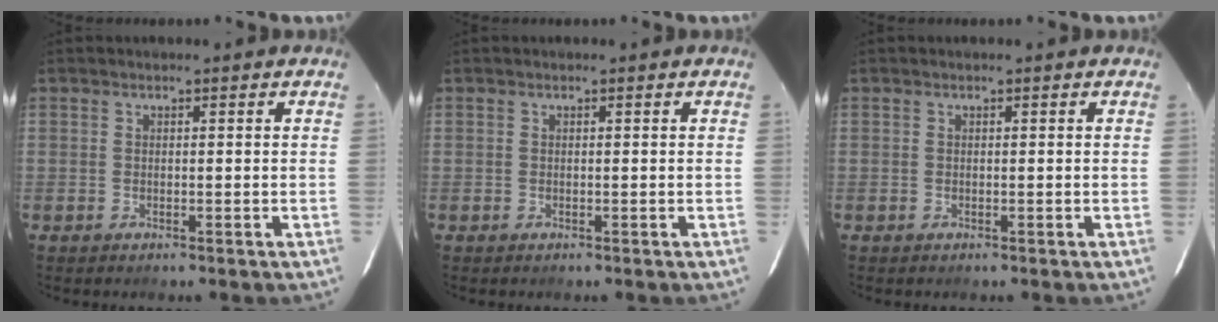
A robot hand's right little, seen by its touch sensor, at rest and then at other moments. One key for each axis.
{"total": 0.0}
{"total": 0.0}